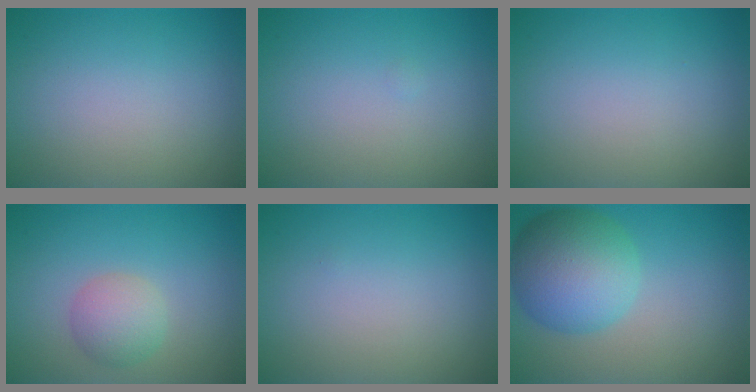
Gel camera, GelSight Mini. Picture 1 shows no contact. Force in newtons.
{"total": 0.0}
{"total": 0.0}
{"total": 2.9, "press": 2.9, "slide": 0.0}
{"total": 0.0}
{"total": 7.9, "press": 7.9, "slide": 0.4}